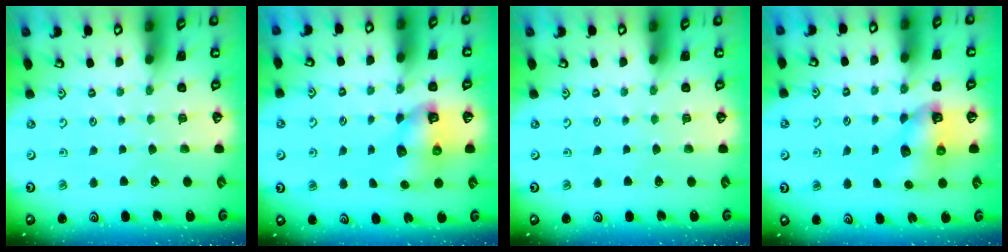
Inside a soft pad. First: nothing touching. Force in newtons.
{"total": 8.2, "press": 8.2, "slide": 1.1}
{"total": 0.0}
{"total": 8.2, "press": 8.2, "slide": 1.1}